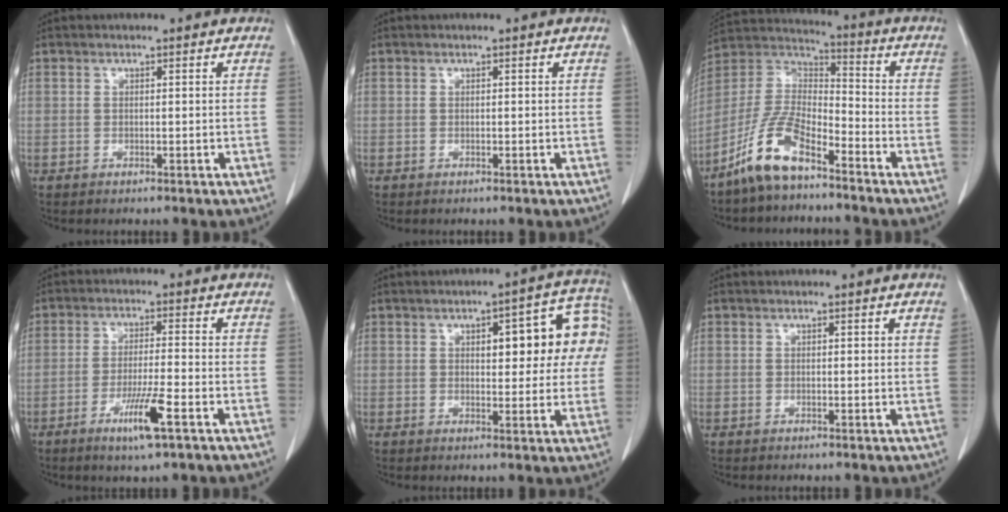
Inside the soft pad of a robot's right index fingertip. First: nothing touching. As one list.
[{"total": 0.0}, {"total": 10.6, "force": [-7.3, 2.9, 7.1], "torque": [-0.159, 0.011, -0.147]}, {"total": 7.0, "force": [-3.4, 0.0, 6.1], "torque": [-0.111, -0.014, -0.061]}, {"total": 11.8, "force": [2.8, 4.2, 10.7], "torque": [-0.120, 0.036, 0.033]}, {"total": 0.8, "force": [0.5, 0.2, 0.6], "torque": [-0.009, -0.001, 0.004]}]